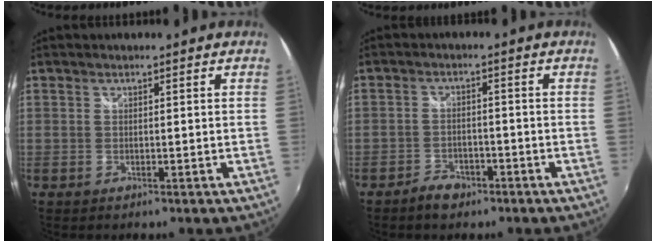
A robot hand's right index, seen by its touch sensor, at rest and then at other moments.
{"total": 4.5, "force": [-3.3, 2.5, 1.6], "torque": [-0.048, 0.006, -0.055]}